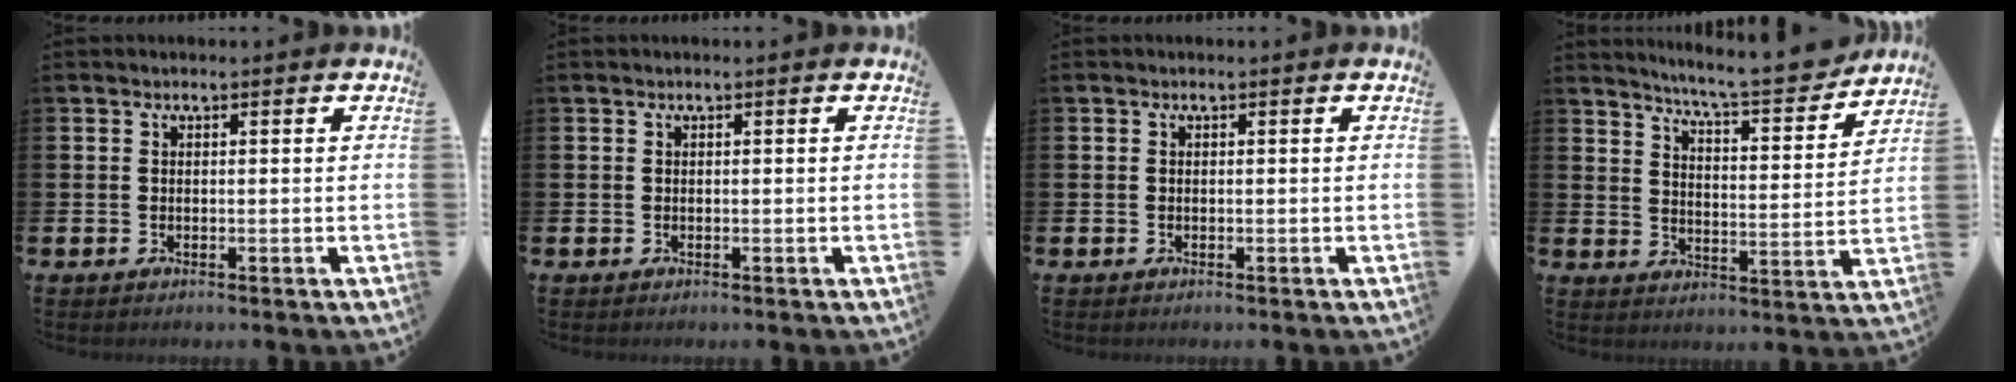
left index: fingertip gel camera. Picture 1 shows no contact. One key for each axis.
{"total": 0.0}
{"total": 0.0}
{"total": 8.1, "fx": 7.7, "fy": 0.2, "fz": 2.5, "tx": -0.060, "ty": -0.058, "tz": 0.130}